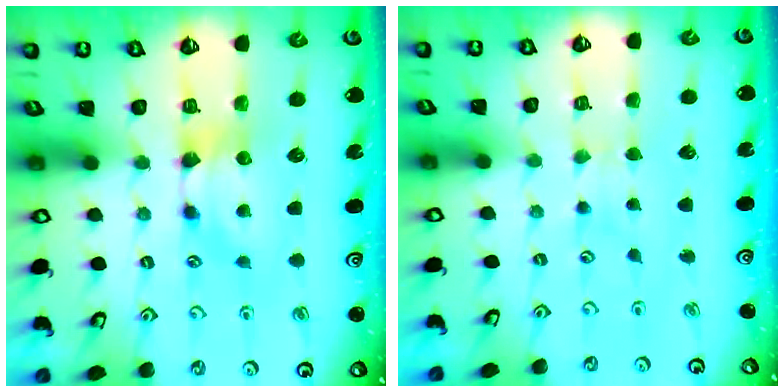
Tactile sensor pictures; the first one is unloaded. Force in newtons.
{"total": 2.6, "press": 2.6, "slide": 0.2}